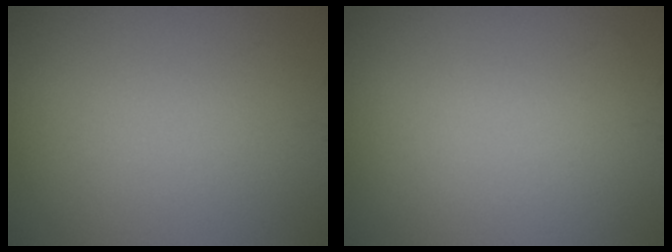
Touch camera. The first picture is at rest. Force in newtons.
{"total": 0.0}